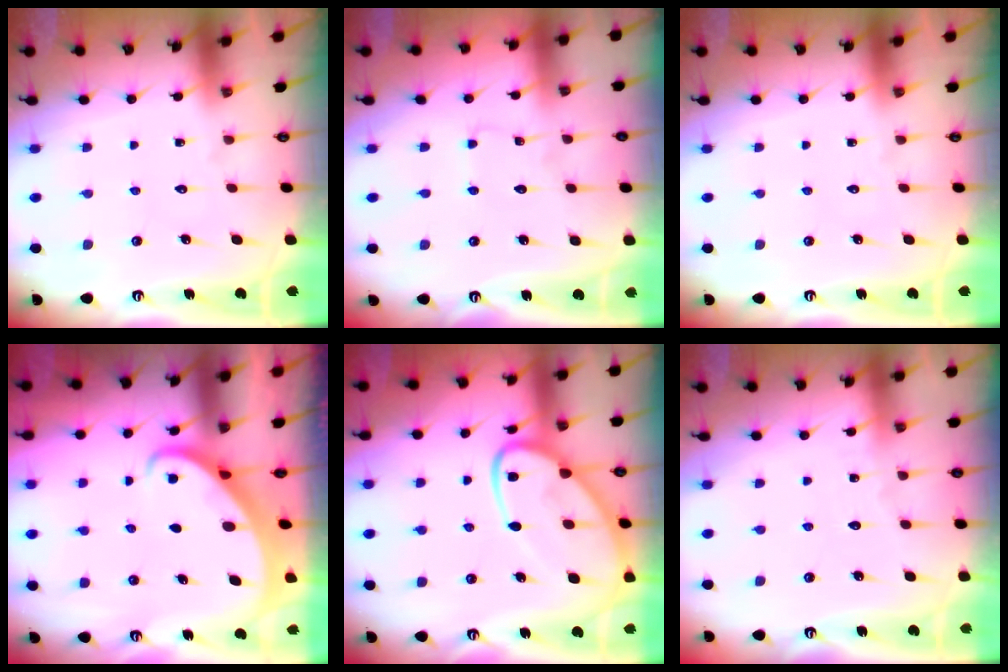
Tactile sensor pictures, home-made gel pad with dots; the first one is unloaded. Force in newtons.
{"total": 1.8, "press": 1.8, "slide": 0.1}
{"total": 0.0}
{"total": 2.7, "press": 2.6, "slide": 0.3}
{"total": 14.4, "press": 14.3, "slide": 1.3}
{"total": 2.2, "press": 2.2, "slide": 0.3}